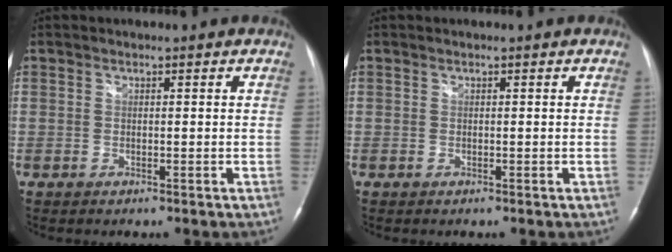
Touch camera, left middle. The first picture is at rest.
{"total": 0.0}